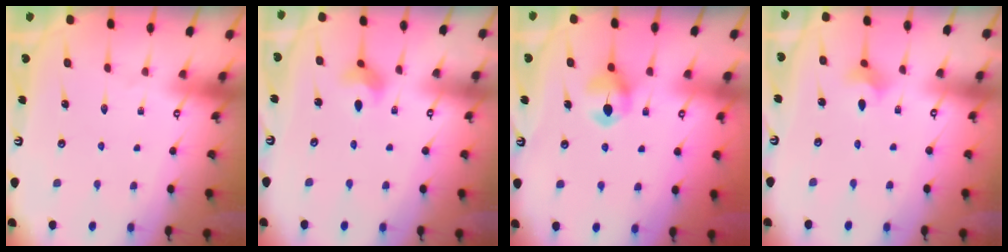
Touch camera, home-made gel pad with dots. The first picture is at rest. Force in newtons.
{"total": 3.5, "press": 3.4, "slide": 0.7}
{"total": 6.5, "press": 6.5, "slide": 0.5}
{"total": 3.6, "press": 3.6, "slide": 0.4}